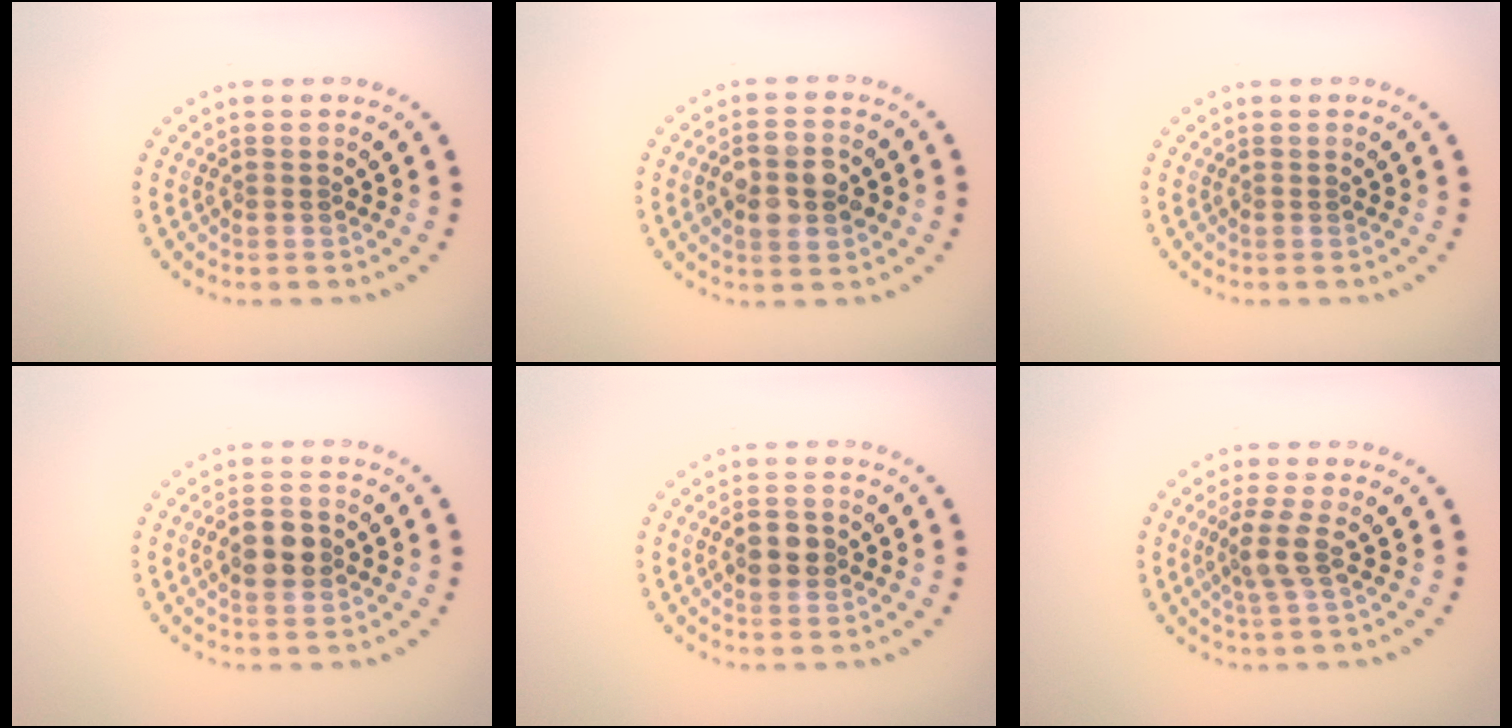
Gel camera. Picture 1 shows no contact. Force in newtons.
{"total": 4.5, "press": 4.5, "slide": 0.1}
{"total": 0.0}
{"total": 3.0, "press": 3.0, "slide": 0.1}
{"total": 2.8, "press": 2.8, "slide": 0.2}
{"total": 2.3, "press": 1.9, "slide": 1.4}